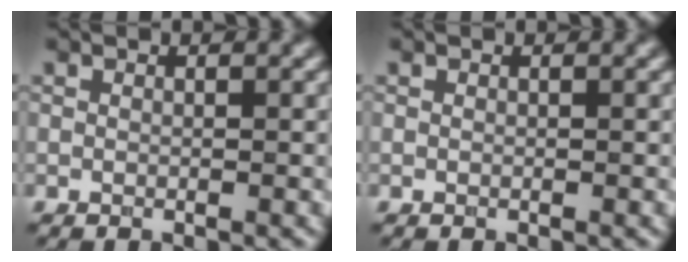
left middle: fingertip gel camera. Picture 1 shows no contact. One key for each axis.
{"total": 0.0}